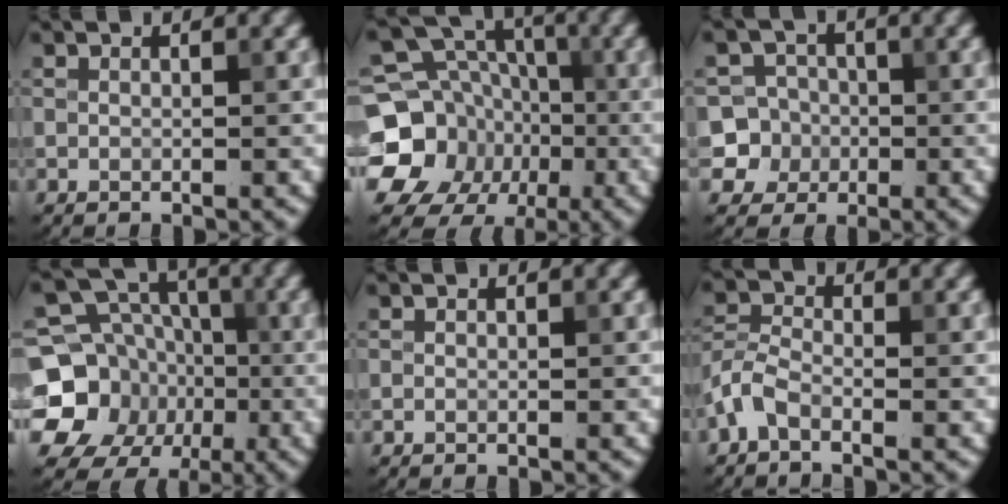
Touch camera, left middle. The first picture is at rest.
{"total": 14.4, "force": [-3.3, 12.9, 5.4], "torque": [-0.128, -0.020, -0.069]}
{"total": 7.1, "force": [-1.4, 6.8, 1.2], "torque": [-0.007, 0.015, -0.046]}
{"total": 12.1, "force": [-2.1, 10.9, 4.8], "torque": [-0.101, -0.018, -0.062]}
{"total": 0.0}
{"total": 2.8, "force": [-1.7, 1.3, 1.8], "torque": [-0.043, 0.008, -0.049]}